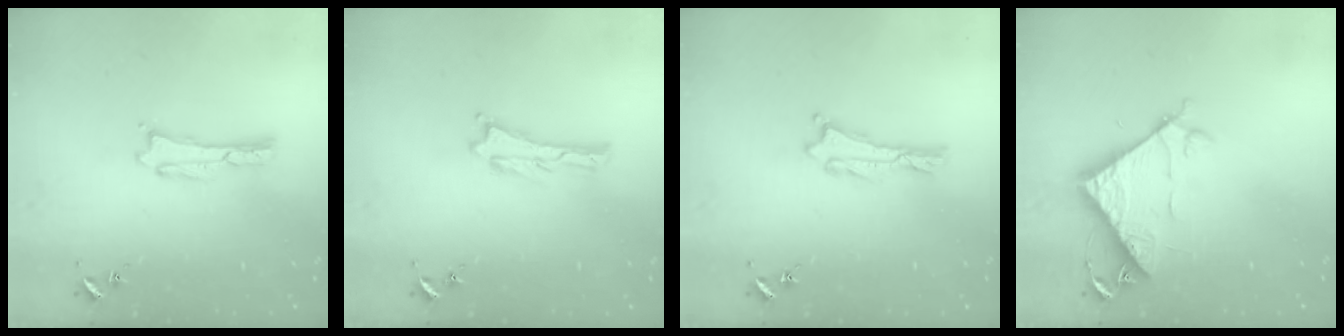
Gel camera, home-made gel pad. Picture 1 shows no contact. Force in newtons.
{"total": 0.0}
{"total": 0.0}
{"total": 7.6, "press": 7.6, "slide": 0.6}